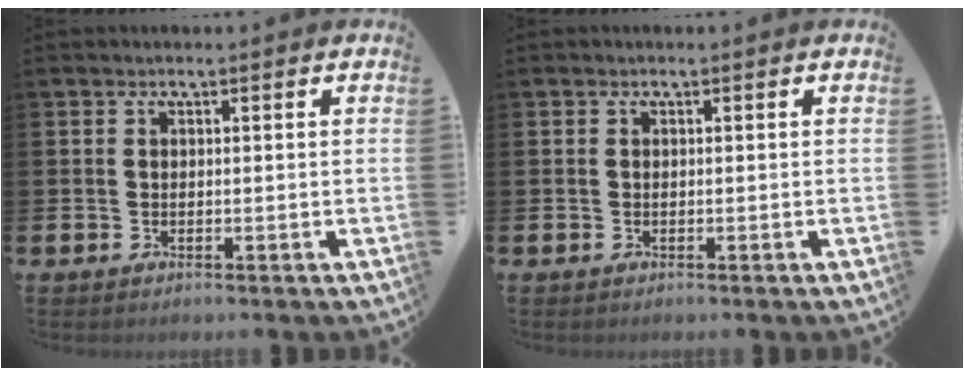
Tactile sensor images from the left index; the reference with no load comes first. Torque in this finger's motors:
{"motor_torque": [0.00, 0.00, 0.05, -0.01]}